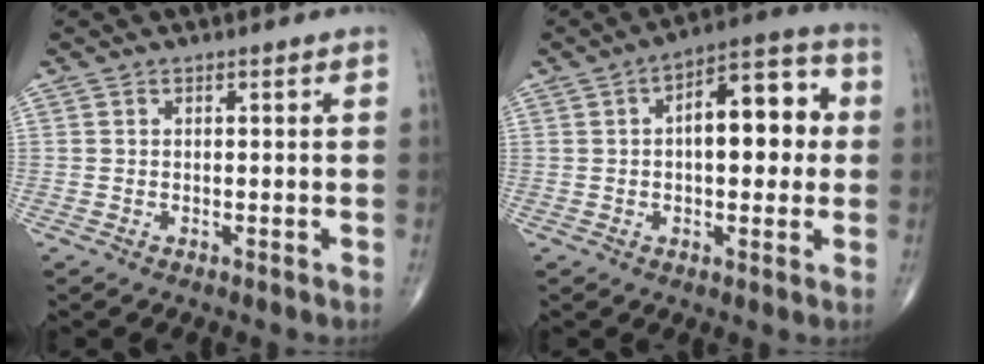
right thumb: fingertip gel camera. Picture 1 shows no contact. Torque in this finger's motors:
{"motor_torque": [0.48, 2.76, 1.00, -0.27, 0.07]}